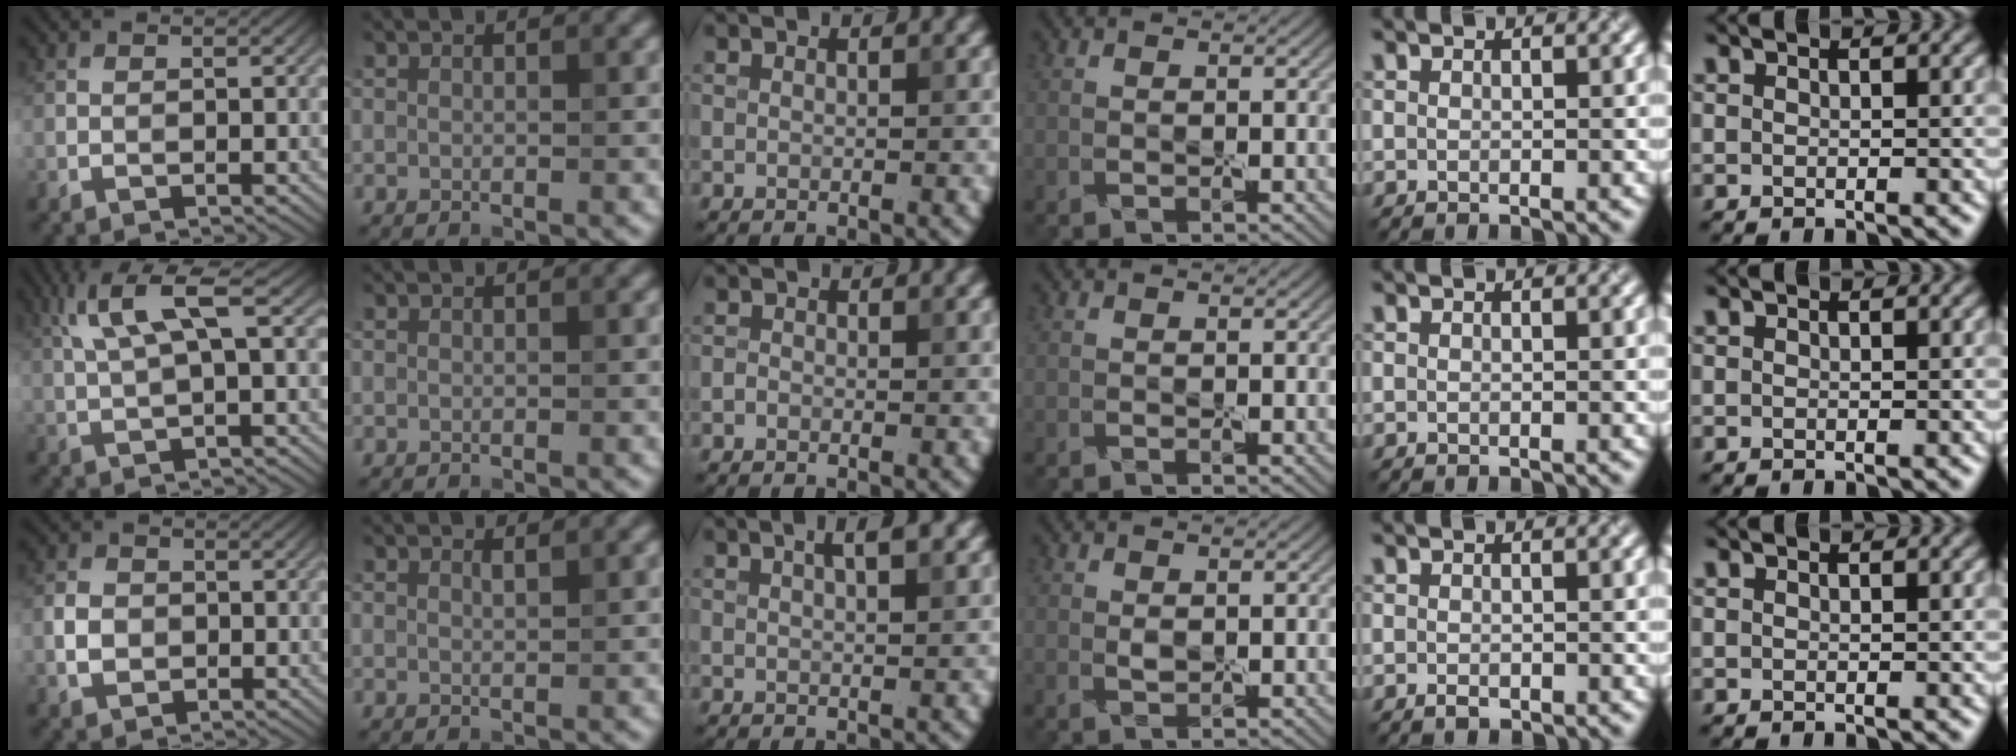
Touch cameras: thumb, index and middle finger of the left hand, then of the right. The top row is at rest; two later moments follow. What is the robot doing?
{"motion": "peel", "object": "small bumper sticker"}